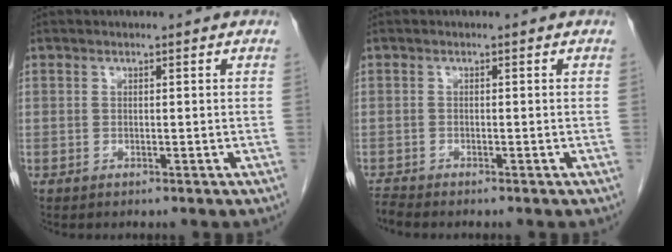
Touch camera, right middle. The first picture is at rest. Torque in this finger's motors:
{"motor_torque": [0.33, -0.19, 0.05, 0.01]}